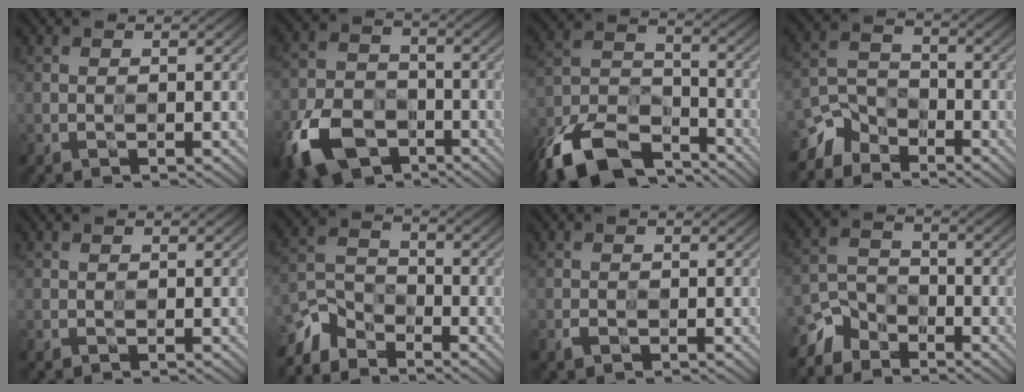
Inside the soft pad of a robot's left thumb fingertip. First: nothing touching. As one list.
[{"total": 8.4, "force": [-4.9, 6.0, 3.3], "torque": [-0.090, -0.014, -0.105]}, {"total": 11.0, "force": [-8.9, 4.8, 4.3], "torque": [-0.093, -0.007, -0.185]}, {"total": 5.5, "force": [-4.7, 2.8, 0.0], "torque": [0.003, -0.002, -0.107]}, {"total": 0.0}, {"total": 5.4, "force": [-4.8, 2.5, 0.4], "torque": [-0.008, -0.003, -0.111]}, {"total": 0.8, "force": [-0.4, 0.5, -0.6], "torque": [0.014, -0.003, -0.006]}, {"total": 4.8, "force": [-4.1, 2.3, -0.5], "torque": [0.010, -0.002, -0.094]}]